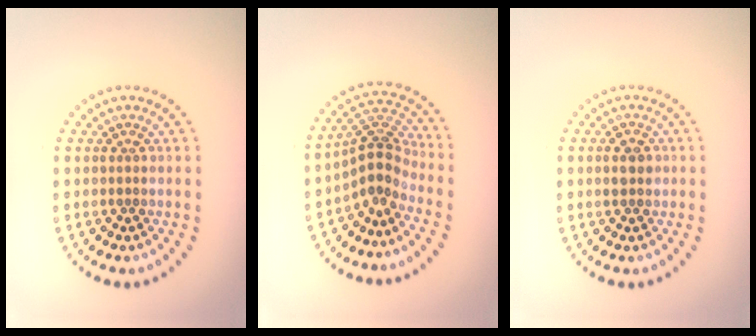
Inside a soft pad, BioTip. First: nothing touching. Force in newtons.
{"total": 3.5, "press": 2.4, "slide": 2.5}
{"total": 2.1, "press": 2.1, "slide": 0.1}